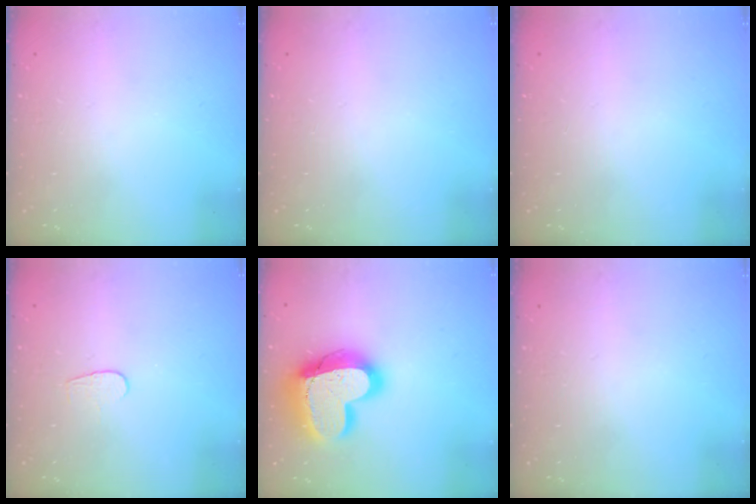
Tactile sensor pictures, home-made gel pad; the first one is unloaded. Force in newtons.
{"total": 0.0}
{"total": 0.0}
{"total": 4.3, "press": 4.3, "slide": 0.3}
{"total": 23.4, "press": 23.3, "slide": 1.9}
{"total": 0.0}